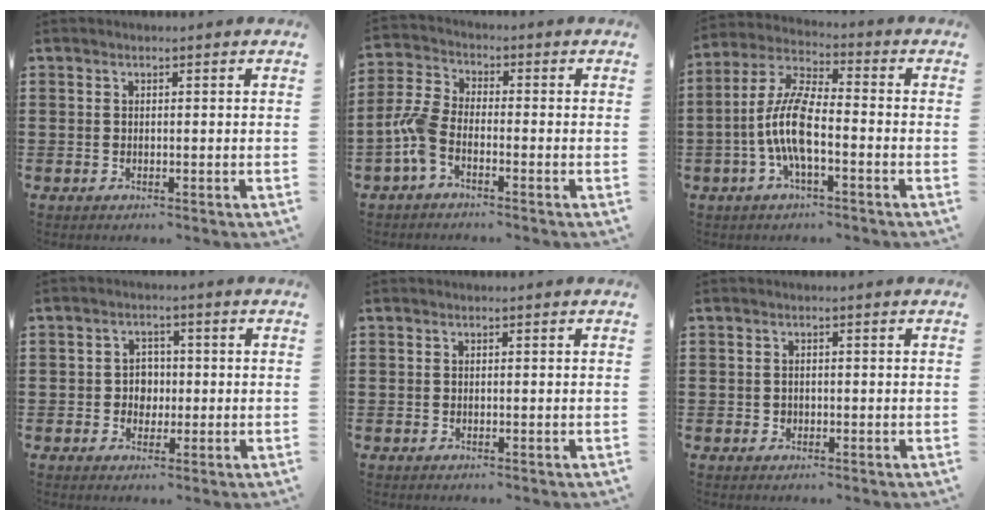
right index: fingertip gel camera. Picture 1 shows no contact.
{"total": 5.2, "force": [-2.8, 2.1, 3.8], "torque": [-0.109, -0.008, -0.063]}
{"total": 9.1, "force": [-2.3, 2.7, 8.4], "torque": [-0.198, -0.013, -0.050]}
{"total": 3.0, "force": [-0.2, 2.8, 1.2], "torque": [-0.032, 0.009, -0.008]}
{"total": 0.0}
{"total": 0.8, "force": [-0.1, 0.8, 0.1], "torque": [-0.004, 0.005, -0.003]}